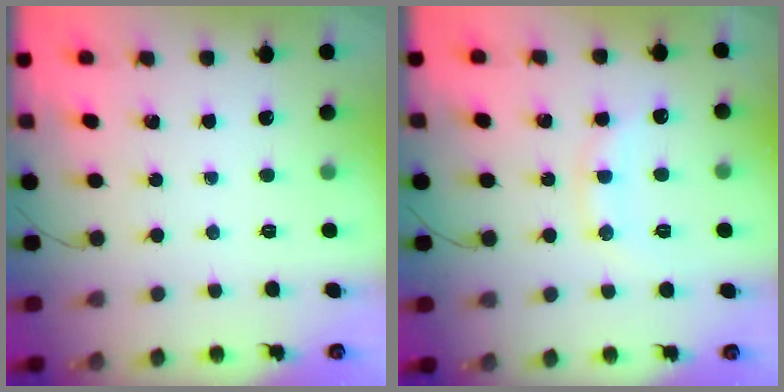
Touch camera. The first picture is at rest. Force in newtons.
{"total": 10.5, "press": 10.5, "slide": 0.9}